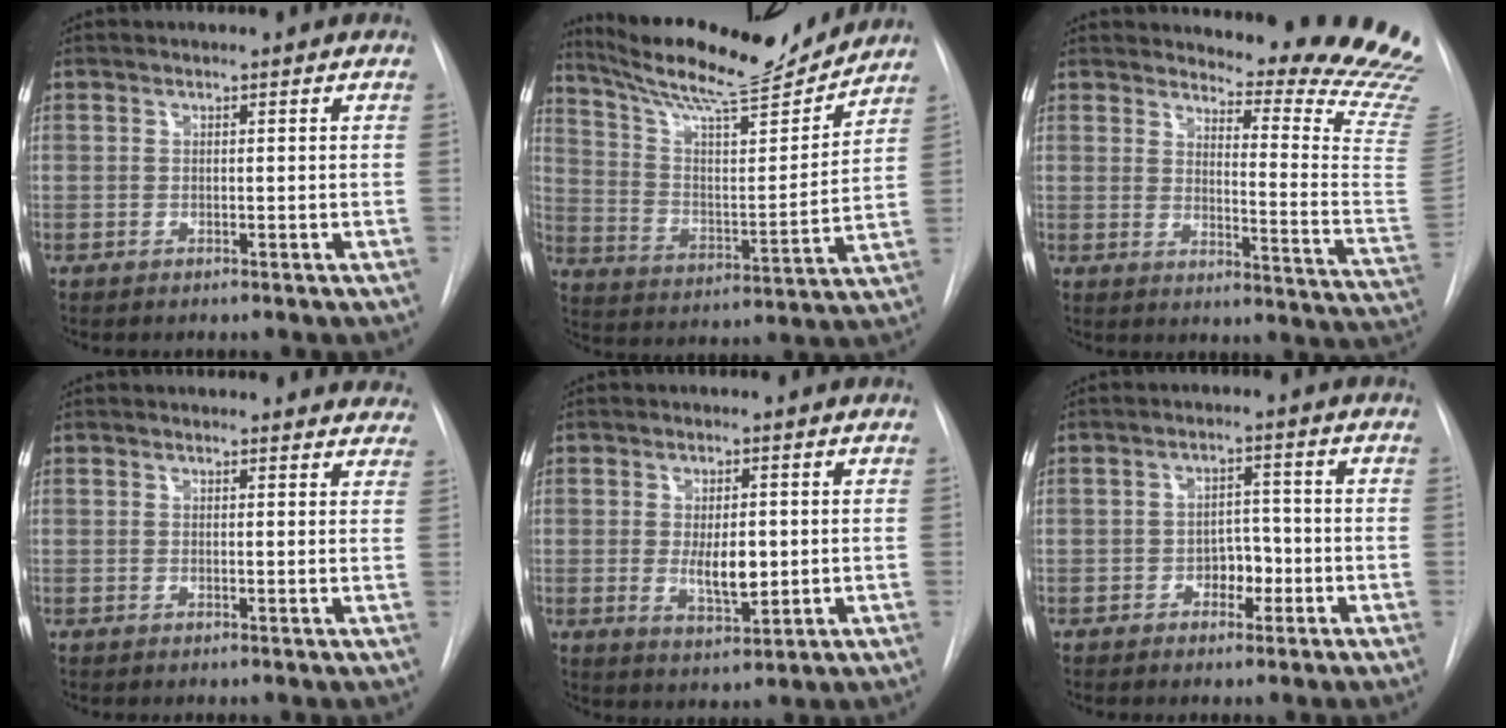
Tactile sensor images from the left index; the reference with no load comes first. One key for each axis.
{"total": 18.4, "fx": 16.9, "fy": 1.6, "fz": 7.0, "tx": -0.126, "ty": -0.025, "tz": 0.268}
{"total": 17.7, "fx": 17.2, "fy": -1.2, "fz": 4.2, "tx": -0.063, "ty": -0.178, "tz": 0.189}
{"total": 9.9, "fx": 9.4, "fy": 2.6, "fz": 1.2, "tx": 0.023, "ty": -0.020, "tz": 0.072}
{"total": 5.4, "fx": -0.8, "fy": 2.2, "fz": 4.9, "tx": -0.082, "ty": -0.016, "tz": -0.004}
{"total": 3.8, "fx": -2.2, "fy": 2.3, "fz": 2.2, "tx": -0.023, "ty": 0.003, "tz": -0.033}